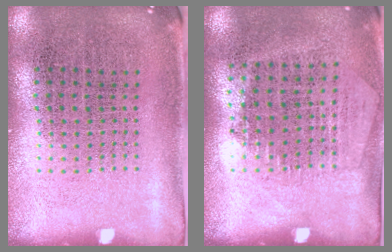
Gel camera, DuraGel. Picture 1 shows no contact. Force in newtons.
{"total": 1.3, "press": 1.1, "slide": 0.6}